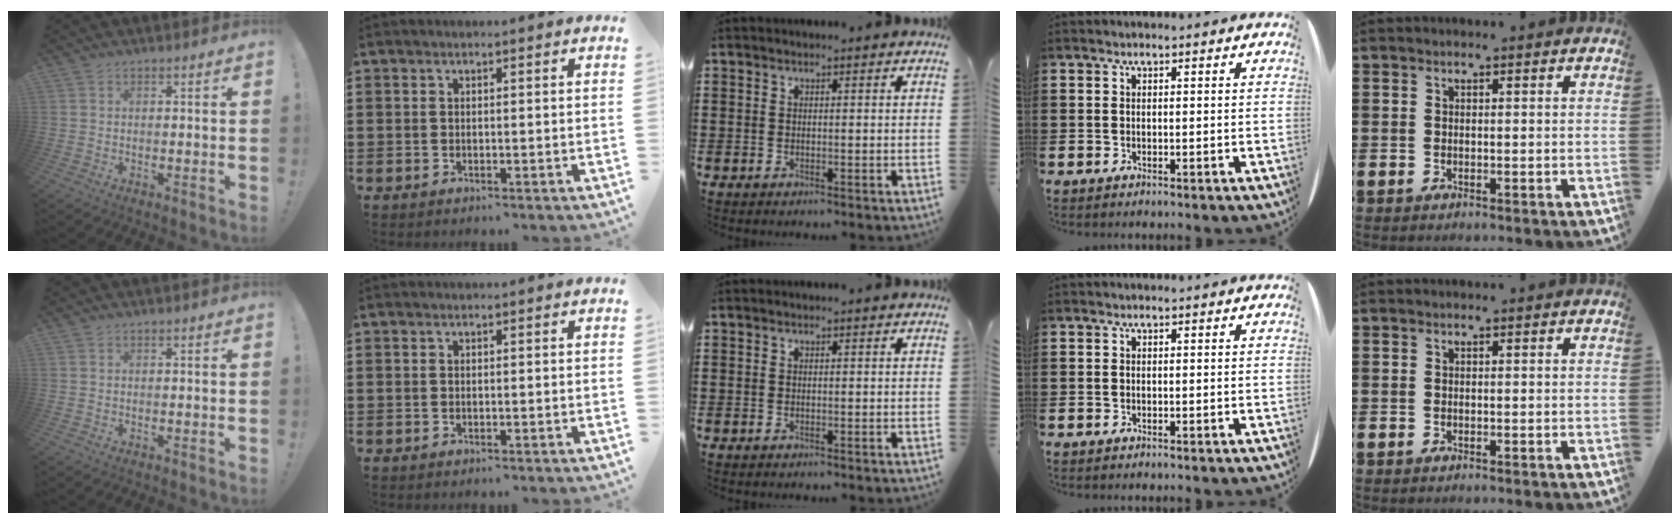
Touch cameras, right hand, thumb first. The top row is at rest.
{}